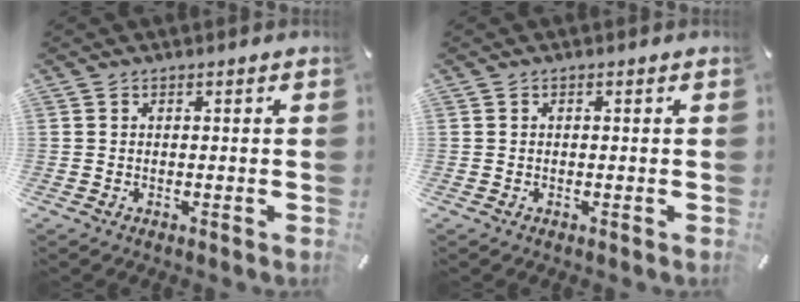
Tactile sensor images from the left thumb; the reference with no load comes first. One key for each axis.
{"total": 0.0}